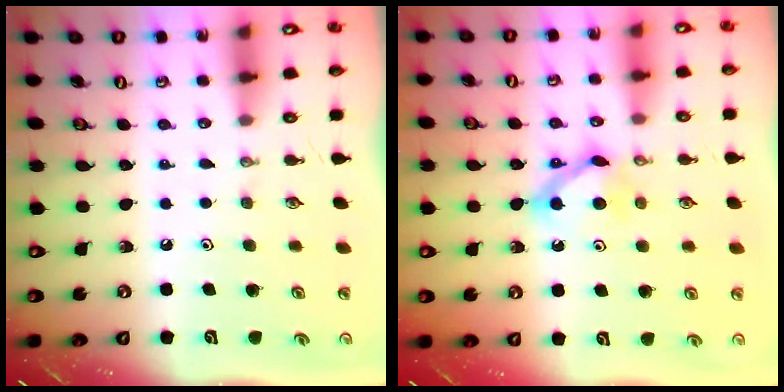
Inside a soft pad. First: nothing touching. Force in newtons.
{"total": 8.6, "press": 8.6, "slide": 0.4}